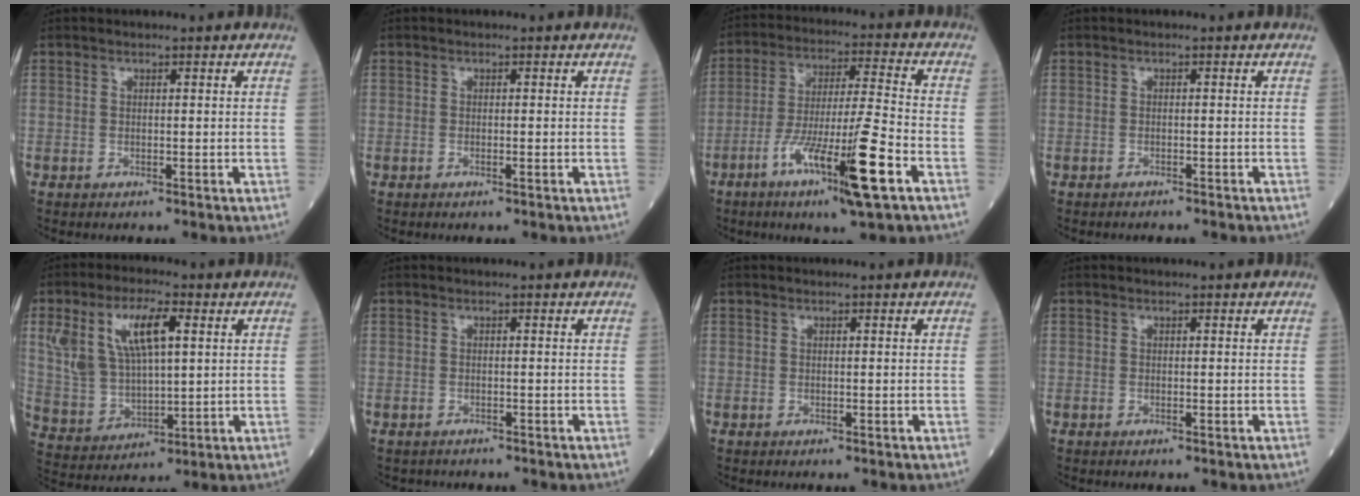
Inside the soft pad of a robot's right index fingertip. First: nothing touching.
{"total": 0.0}
{"total": 14.6, "force": [-6.7, 0.0, 13.0], "torque": [-0.243, -0.019, -0.114]}
{"total": 2.6, "force": [-2.5, 0.3, 0.9], "torque": [-0.016, -0.003, -0.029]}
{"total": 12.6, "force": [4.7, 5.2, 10.5], "torque": [-0.232, 0.025, 0.097]}
{"total": 1.1, "force": [-1.0, 0.4, 0.0], "torque": [-0.006, -0.001, -0.017]}
{"total": 0.0}
{"total": 0.0}